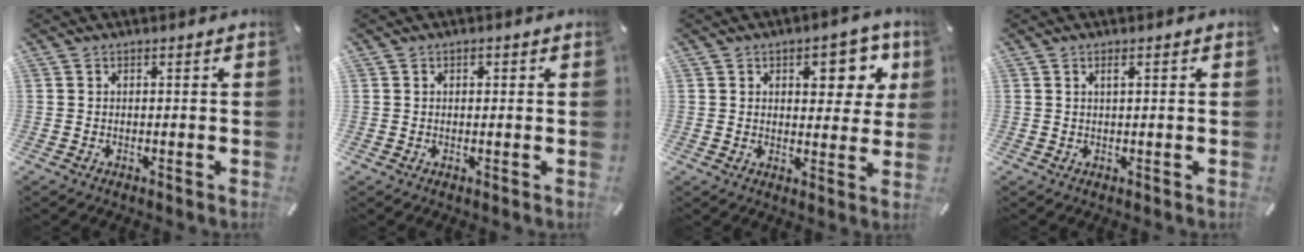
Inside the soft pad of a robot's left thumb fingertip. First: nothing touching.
{"total": 1.0, "force": [0.0, 1.0, 0.2], "torque": [-0.004, 0.006, -0.002]}
{"total": 9.9, "force": [4.1, 5.6, 7.0], "torque": [-0.076, -0.016, 0.061]}
{"total": 2.1, "force": [0.8, 0.4, 1.9], "torque": [-0.039, 0.002, 0.011]}